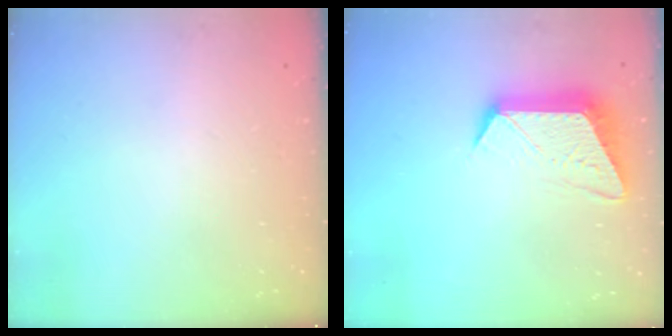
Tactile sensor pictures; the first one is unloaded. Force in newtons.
{"total": 12.7, "press": 12.7, "slide": 1.0}